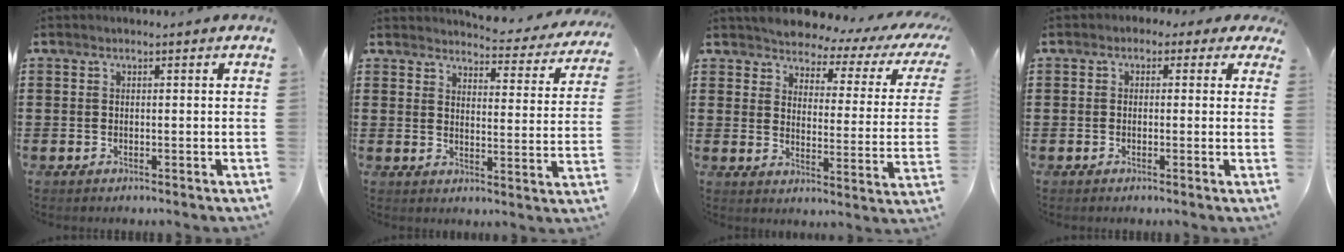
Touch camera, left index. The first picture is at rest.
{"total": 3.8, "force": [3.7, 0.2, 0.8], "torque": [-0.019, -0.036, 0.057]}
{"total": 3.2, "force": [3.1, 0.6, 0.5], "torque": [-0.029, -0.032, 0.043]}
{"total": 1.5, "force": [-0.4, 1.3, 0.7], "torque": [-0.019, 0.010, -0.011]}